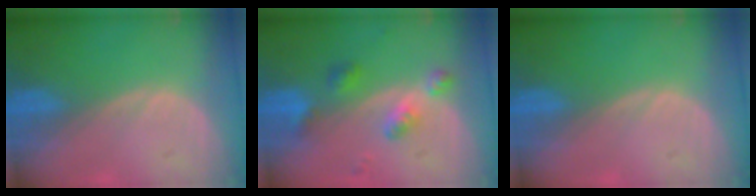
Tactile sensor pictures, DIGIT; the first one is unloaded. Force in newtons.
{"total": 5.6, "press": 4.9, "slide": 2.7}
{"total": 0.0}